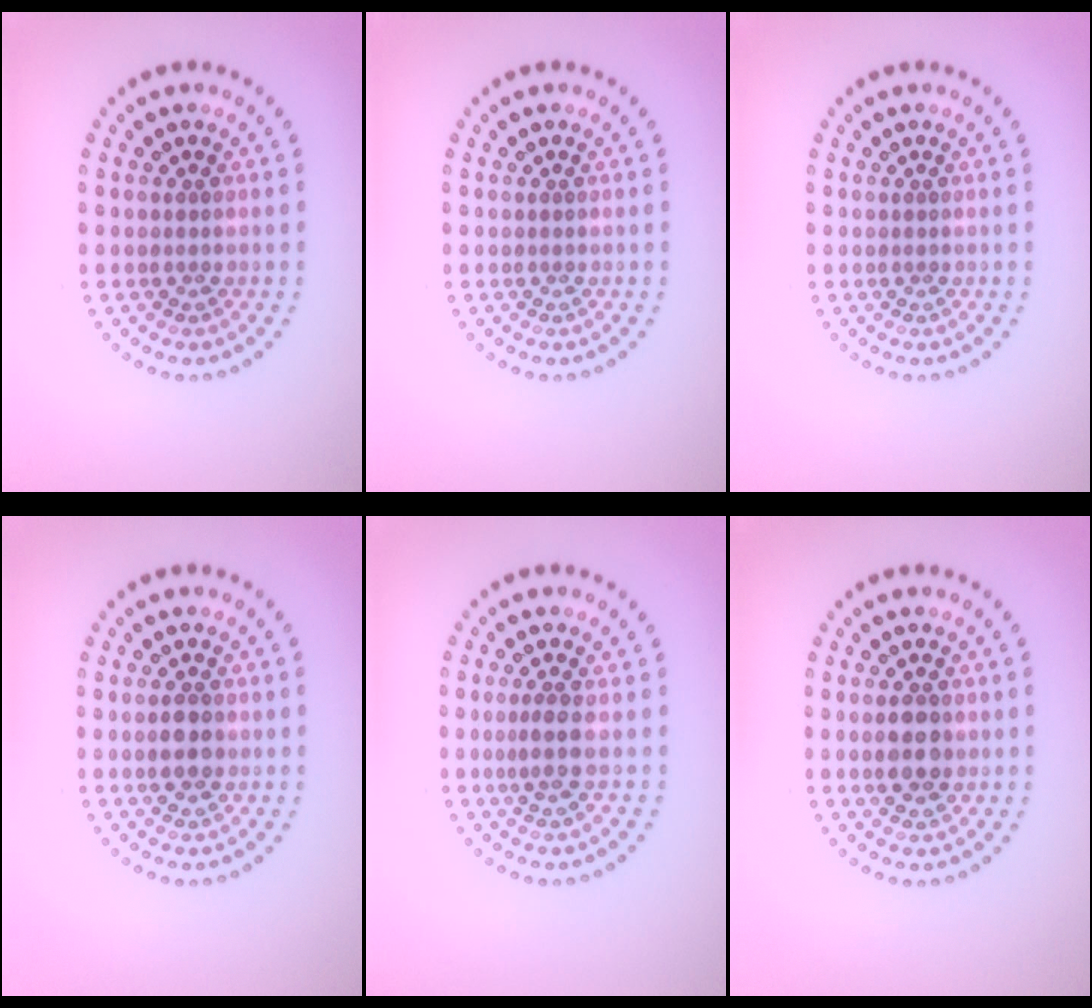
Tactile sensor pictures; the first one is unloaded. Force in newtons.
{"total": 0.0}
{"total": 0.0}
{"total": 2.9, "press": 2.9, "slide": 0.1}
{"total": 1.8, "press": 1.6, "slide": 1.0}
{"total": 2.9, "press": 2.9, "slide": 0.1}